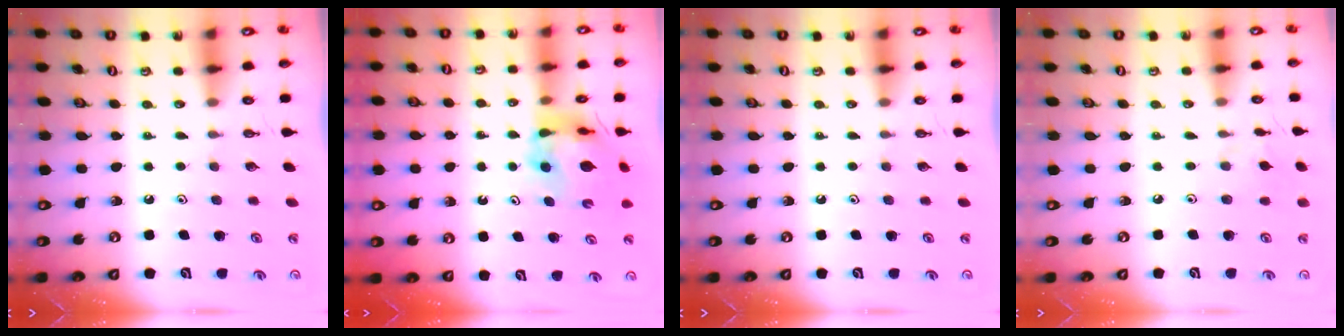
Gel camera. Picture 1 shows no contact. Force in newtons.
{"total": 12.1, "press": 12.0, "slide": 1.4}
{"total": 0.0}
{"total": 2.9, "press": 2.8, "slide": 0.6}